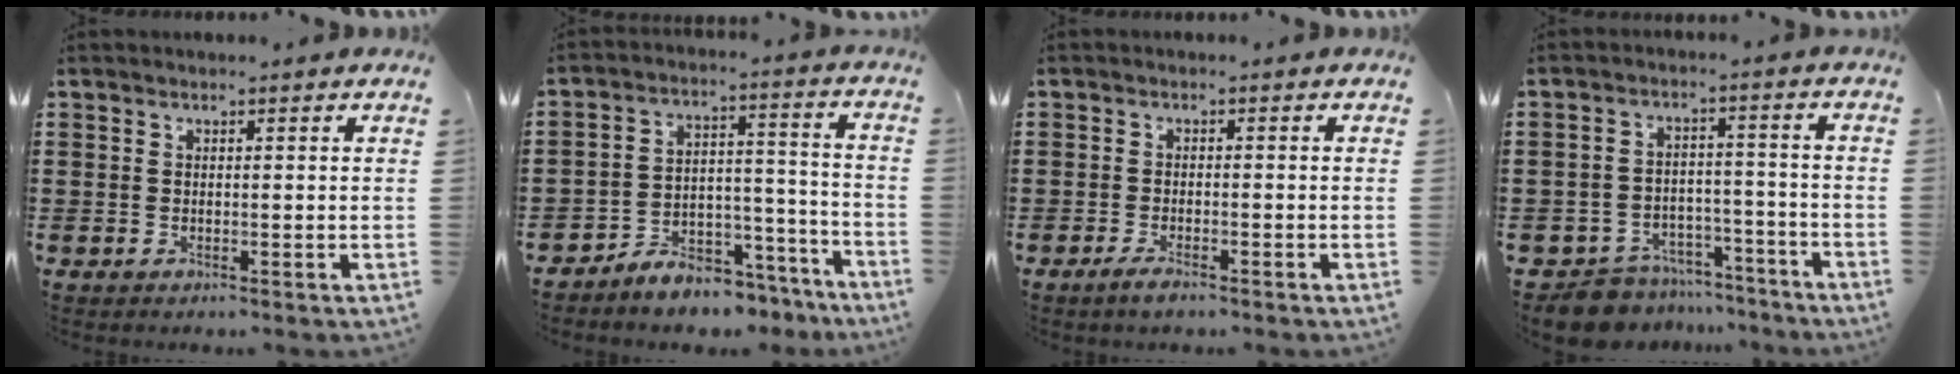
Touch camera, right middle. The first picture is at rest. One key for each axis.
{"total": 6.2, "fx": -6.0, "fy": 1.5, "fz": 0.8, "tx": -0.011, "ty": 0.018, "tz": -0.115}
{"total": 1.9, "fx": -1.3, "fy": 0.4, "fz": 1.4, "tx": -0.033, "ty": -0.004, "tz": -0.026}
{"total": 7.3, "fx": -7.0, "fy": 1.7, "fz": 0.9, "tx": -0.020, "ty": 0.021, "tz": -0.138}